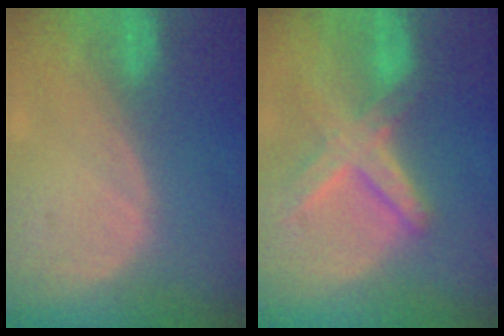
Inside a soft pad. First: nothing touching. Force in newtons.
{"total": 8.2, "press": 7.1, "slide": 4.3}